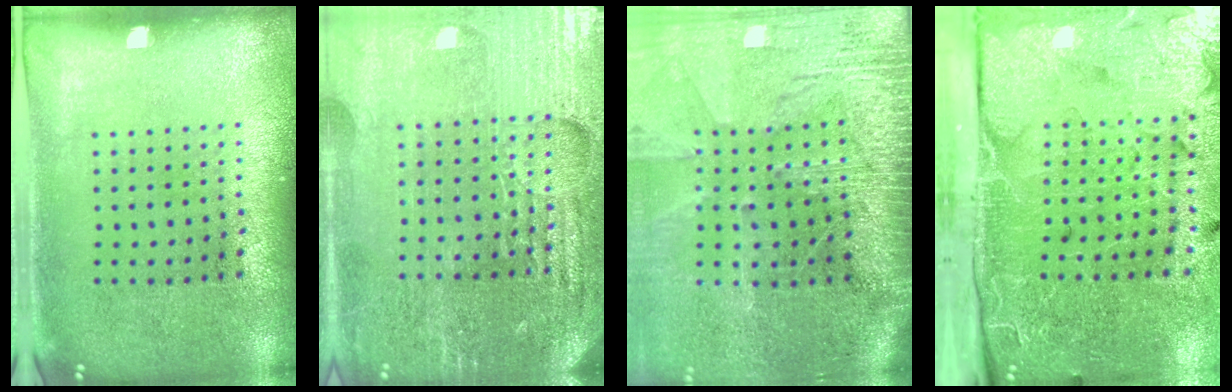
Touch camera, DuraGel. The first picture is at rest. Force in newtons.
{"total": 4.9, "press": 4.6, "slide": 1.8}
{"total": 3.8, "press": 3.3, "slide": 1.8}
{"total": 5.0, "press": 3.9, "slide": 3.1}